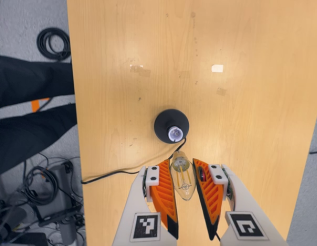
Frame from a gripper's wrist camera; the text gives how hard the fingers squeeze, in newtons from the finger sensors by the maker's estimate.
{"total": 13.9, "left": 15.2, "right": 12.6}